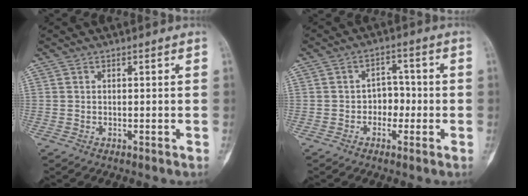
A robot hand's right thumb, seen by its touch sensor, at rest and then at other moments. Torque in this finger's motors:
{"motor_torque": [-0.31, -0.21, 0.00, -0.04, -0.09]}